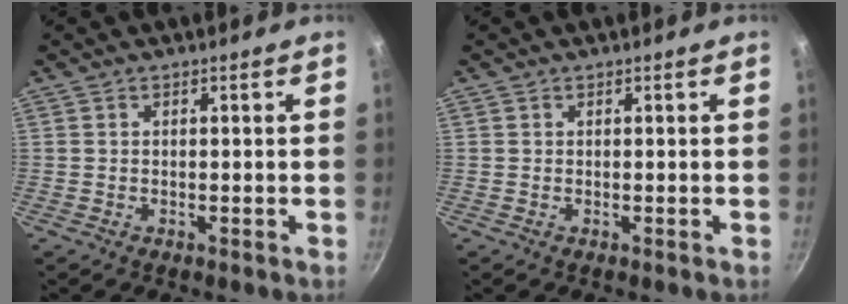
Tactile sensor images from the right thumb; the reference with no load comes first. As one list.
[{"total": 0.0}]